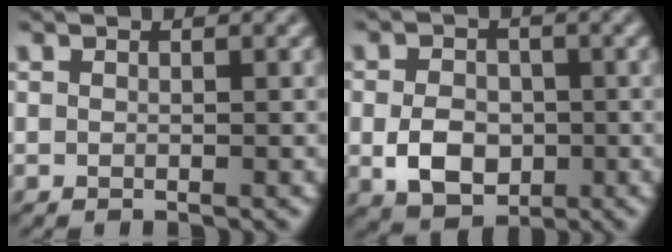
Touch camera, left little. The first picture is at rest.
{"total": 4.8, "force": [-1.1, 3.6, 3.0], "torque": [-0.060, -0.006, -0.020]}